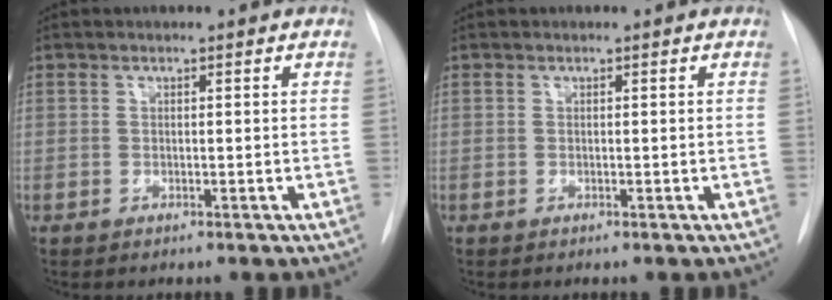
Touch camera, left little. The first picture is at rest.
{"total": 0.0}